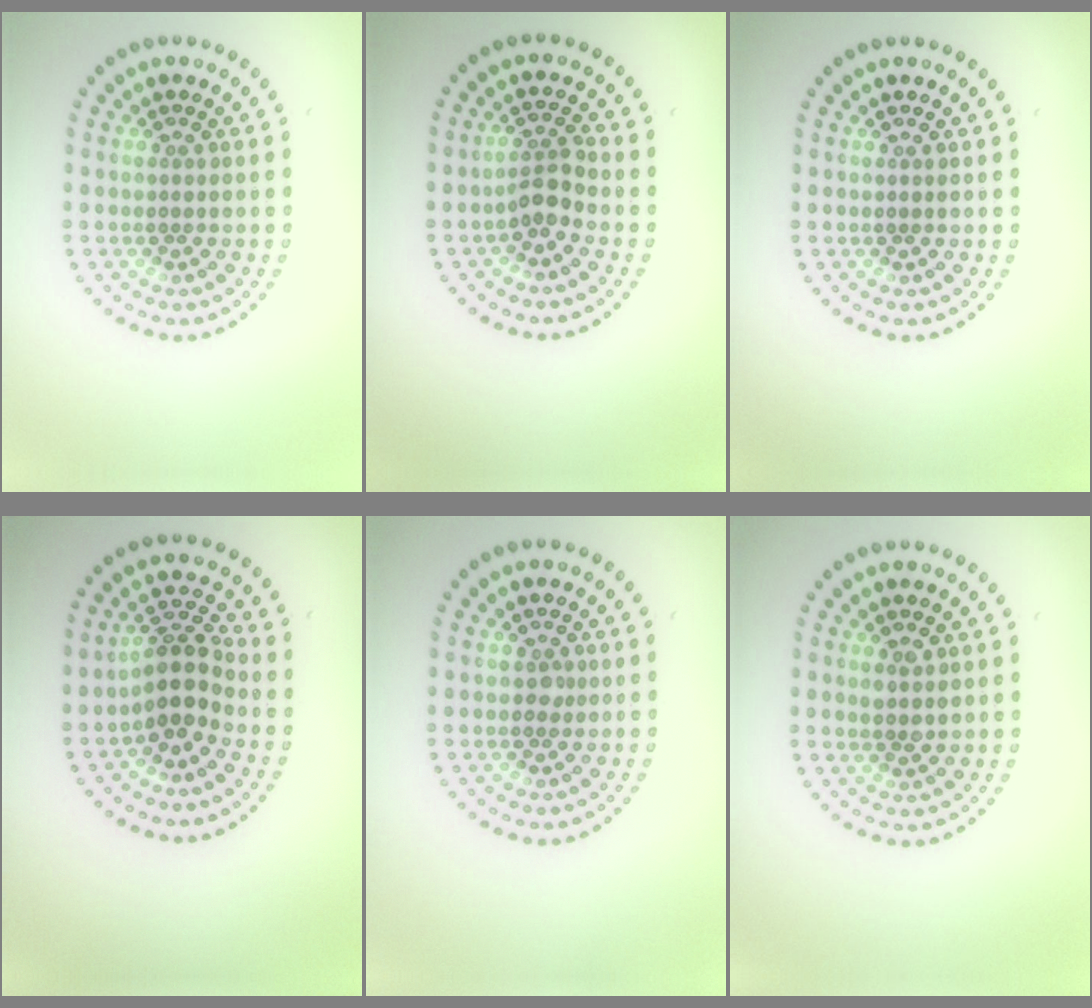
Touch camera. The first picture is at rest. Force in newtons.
{"total": 2.3, "press": 1.9, "slide": 1.4}
{"total": 0.0}
{"total": 3.7, "press": 3.0, "slide": 2.2}
{"total": 0.8, "press": 0.6, "slide": 0.5}
{"total": 1.3, "press": 1.2, "slide": 0.6}